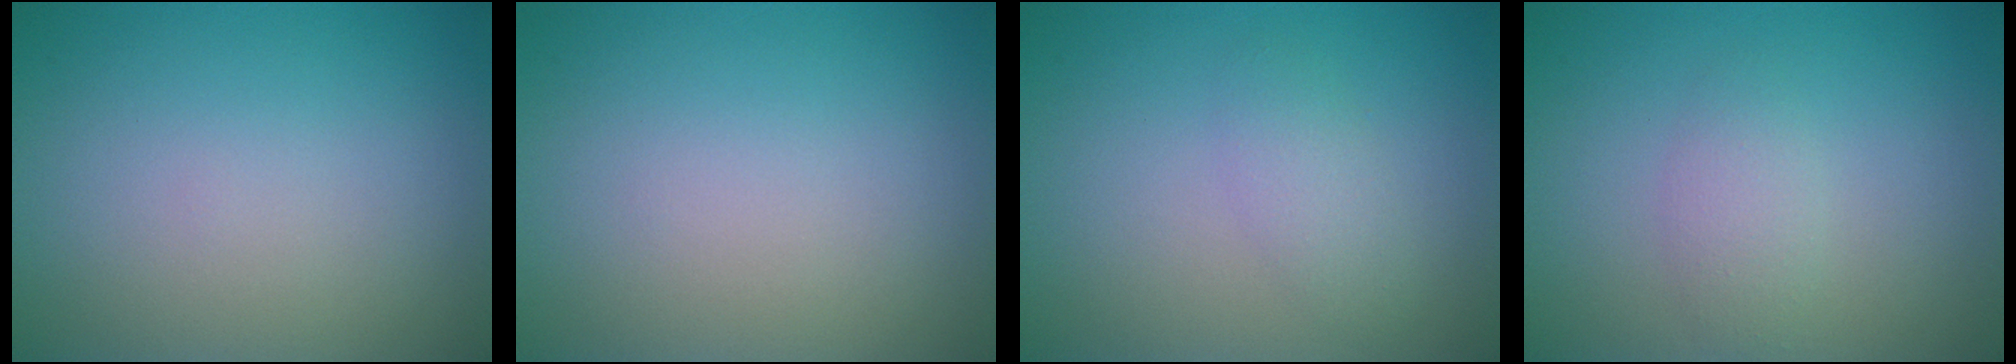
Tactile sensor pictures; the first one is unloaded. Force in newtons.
{"total": 0.0}
{"total": 1.7, "press": 1.7, "slide": 0.1}
{"total": 1.7, "press": 1.7, "slide": 0.0}